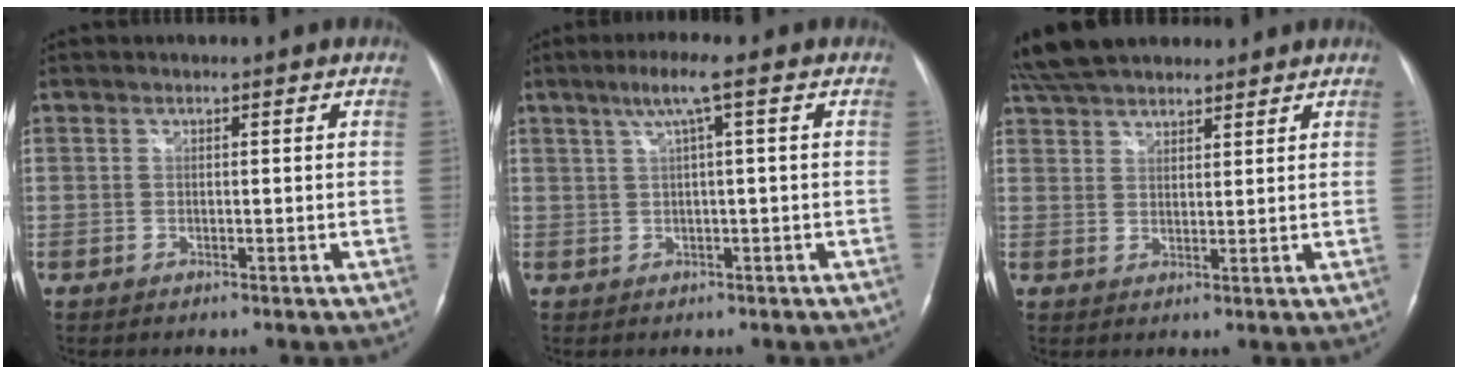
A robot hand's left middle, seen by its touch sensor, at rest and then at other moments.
{"total": 4.3, "force": [1.7, -0.7, 3.9], "torque": [-0.077, 0.014, 0.033]}
{"total": 12.4, "force": [10.6, 4.2, 4.8], "torque": [-0.090, 0.045, 0.184]}